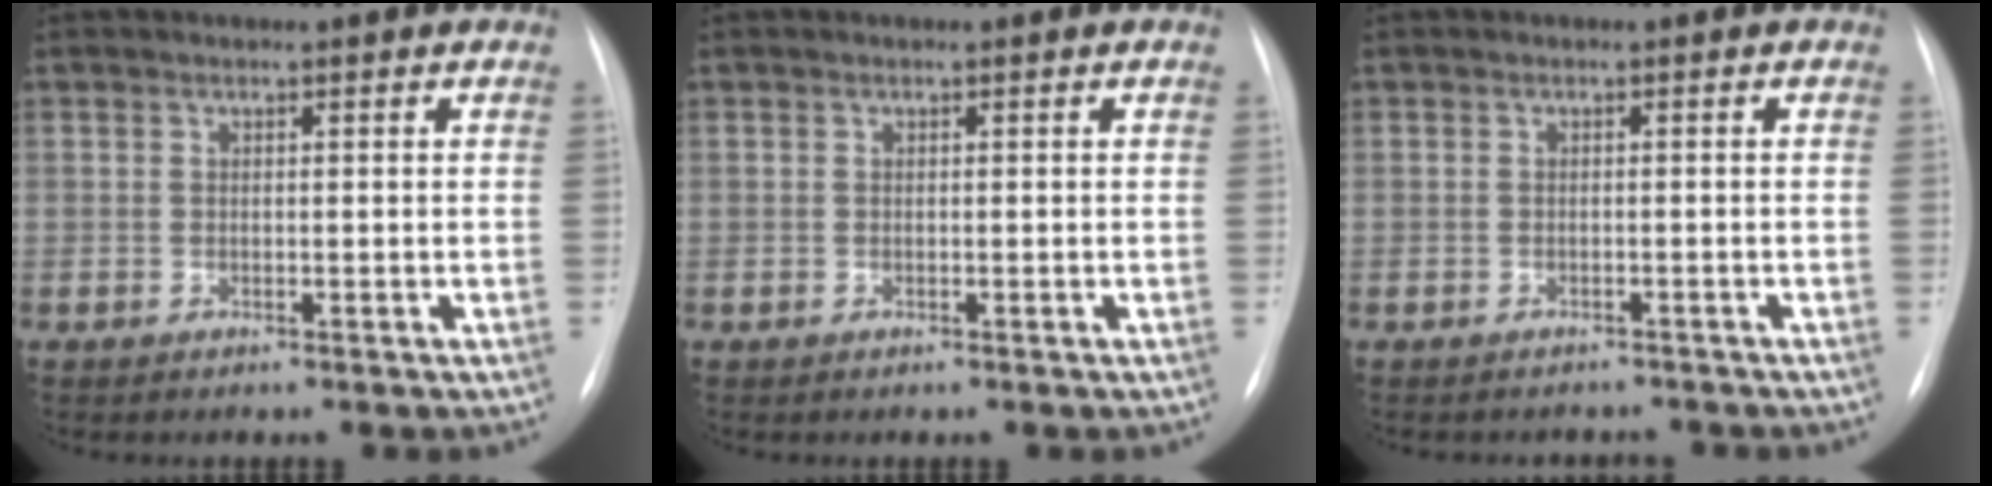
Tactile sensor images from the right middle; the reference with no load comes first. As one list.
[{"total": 0.0}, {"total": 3.1, "force": [-2.9, 1.1, -0.1], "torque": [0.006, 0.002, -0.034]}]